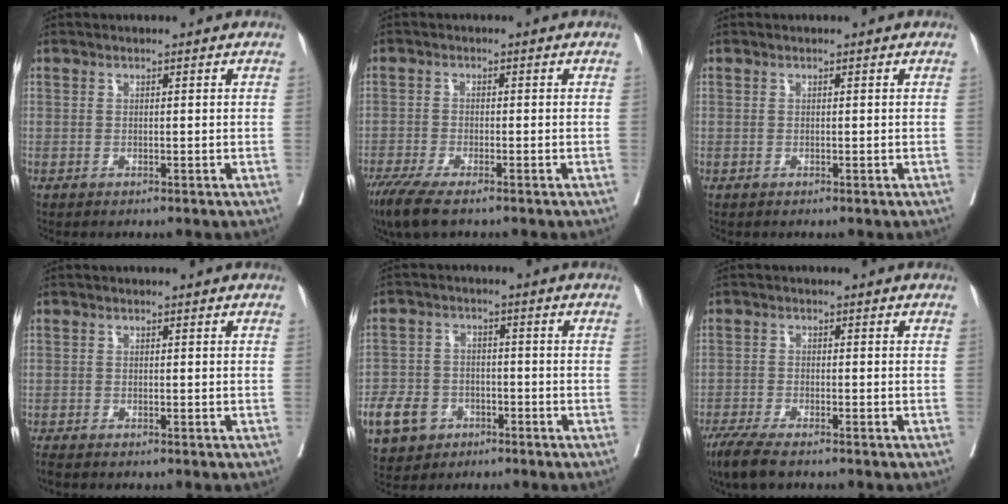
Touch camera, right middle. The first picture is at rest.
{"total": 6.2, "force": [-4.5, 1.1, 4.1], "torque": [-0.073, -0.016, -0.078]}
{"total": 0.0}
{"total": 1.8, "force": [-1.7, 0.3, 0.7], "torque": [-0.014, -0.005, -0.026]}
{"total": 7.9, "force": [-4.1, 6.0, 3.0], "torque": [-0.076, 0.004, -0.066]}
{"total": 5.9, "force": [-4.6, 1.1, 3.5], "torque": [-0.063, -0.014, -0.081]}